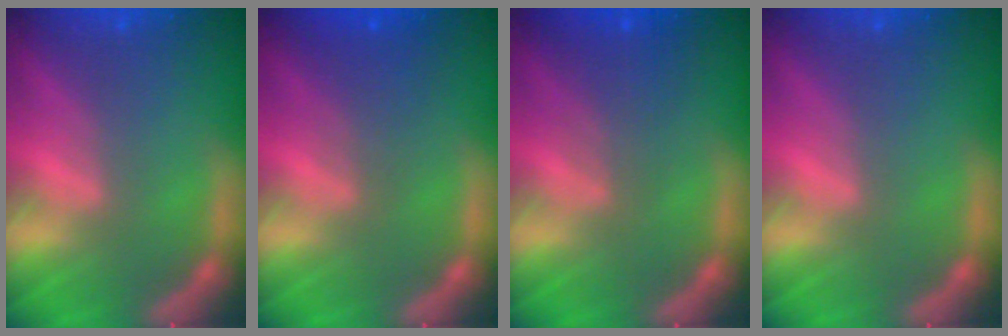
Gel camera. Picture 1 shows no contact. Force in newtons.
{"total": 2.5}
{"total": 3.0}
{"total": 0.0}